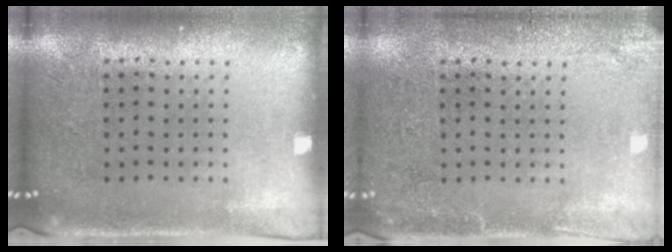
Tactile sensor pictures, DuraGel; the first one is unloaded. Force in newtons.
{"total": 2.1, "press": 2.1, "slide": 0.2}